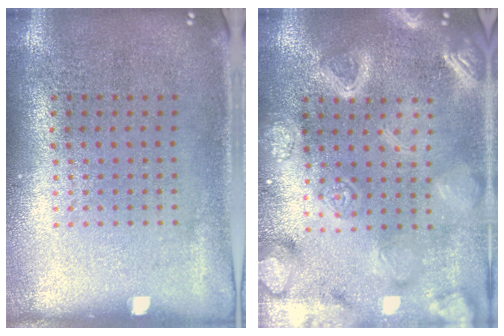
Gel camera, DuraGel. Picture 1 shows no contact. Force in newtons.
{"total": 5.6, "press": 5.6, "slide": 0.6}